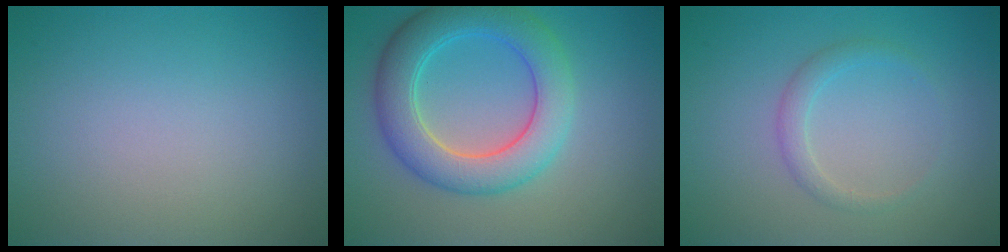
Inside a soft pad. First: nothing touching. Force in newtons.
{"total": 6.4, "press": 6.4, "slide": 0.5}
{"total": 1.5, "press": 1.5, "slide": 0.2}